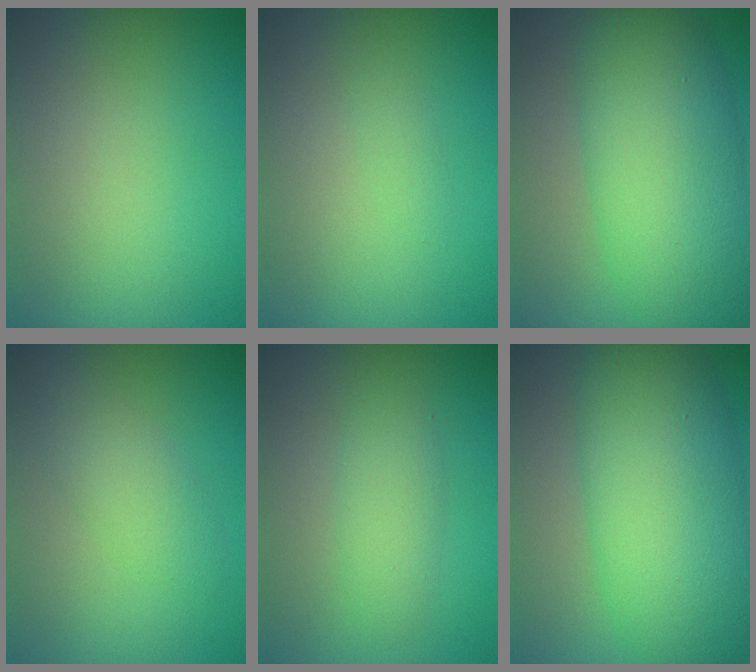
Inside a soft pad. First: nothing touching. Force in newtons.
{"total": 0.7, "press": 0.7, "slide": 0.0}
{"total": 9.4, "press": 9.4, "slide": 0.1}
{"total": 2.5, "press": 2.5, "slide": 0.0}
{"total": 2.3, "press": 2.3, "slide": 0.1}
{"total": 10.4, "press": 10.4, "slide": 0.4}